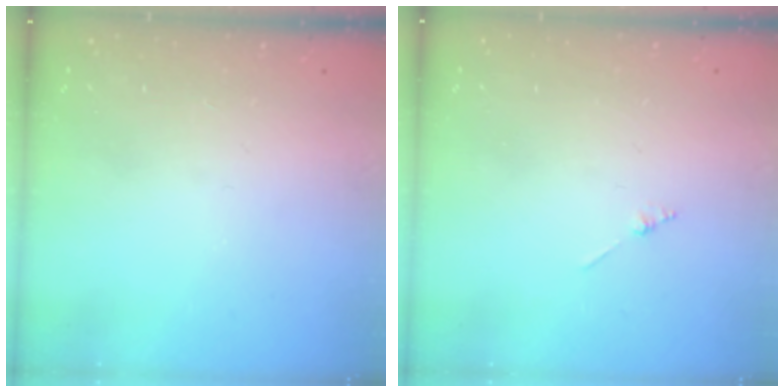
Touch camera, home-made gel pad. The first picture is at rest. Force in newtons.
{"total": 0.8, "press": 0.8, "slide": 0.2}